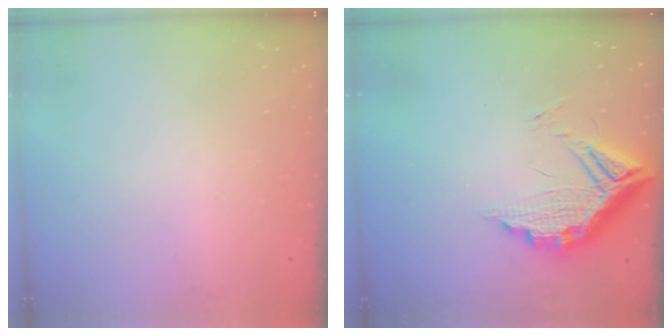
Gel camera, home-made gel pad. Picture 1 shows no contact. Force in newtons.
{"total": 13.4, "press": 13.4, "slide": 1.3}